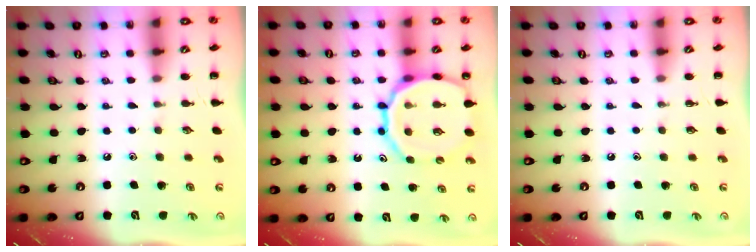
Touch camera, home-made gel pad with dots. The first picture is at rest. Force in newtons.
{"total": 17.8, "press": 17.6, "slide": 2.8}
{"total": 0.0}